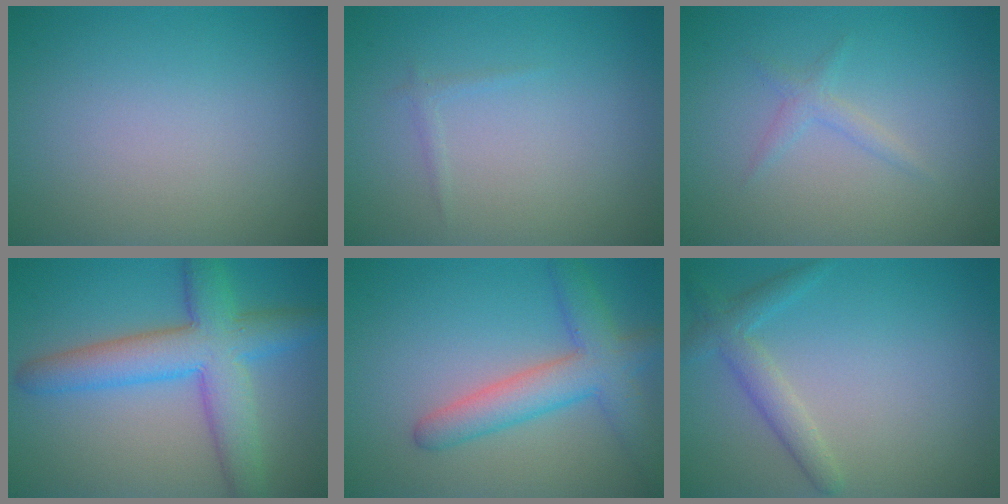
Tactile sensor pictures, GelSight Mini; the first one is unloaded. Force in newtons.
{"total": 0.6, "press": 0.6, "slide": 0.0}
{"total": 1.2, "press": 1.2, "slide": 0.0}
{"total": 7.6, "press": 7.6, "slide": 0.3}
{"total": 5.1, "press": 5.1, "slide": 0.2}
{"total": 2.5, "press": 2.5, "slide": 0.1}